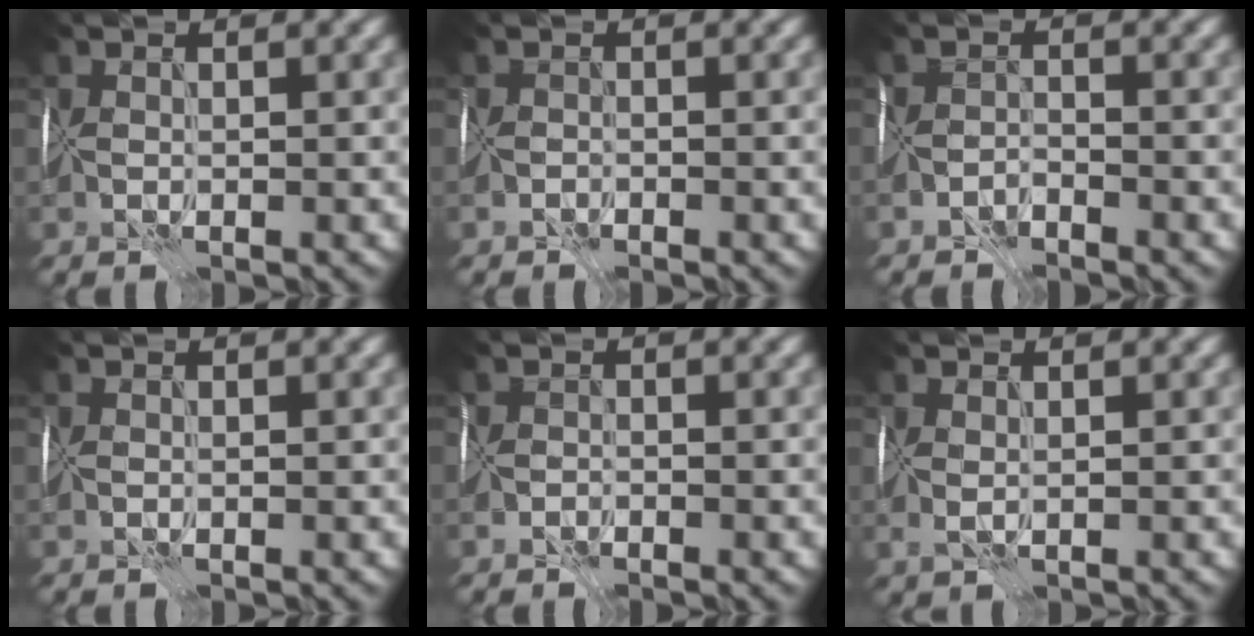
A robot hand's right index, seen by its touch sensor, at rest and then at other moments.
{"total": 1.0, "force": [-1.0, 0.2, 0.0], "torque": [0.003, 0.000, -0.023]}
{"total": 1.6, "force": [-1.6, -0.3, 0.0], "torque": [0.001, 0.004, -0.035]}
{"total": 0.0}
{"total": 1.3, "force": [-1.2, 0.4, 0.3], "torque": [-0.004, -0.002, -0.028]}
{"total": 0.8, "force": [0.7, -0.1, 0.4], "torque": [-0.011, 0.003, 0.018]}